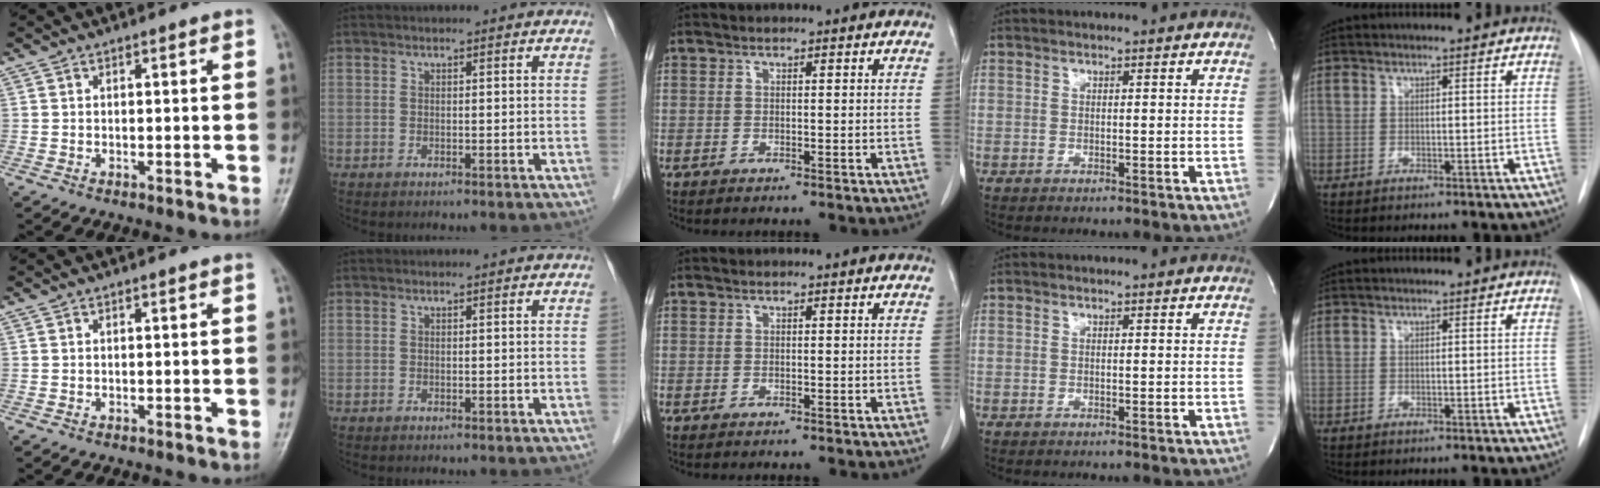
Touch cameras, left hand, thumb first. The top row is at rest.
{}